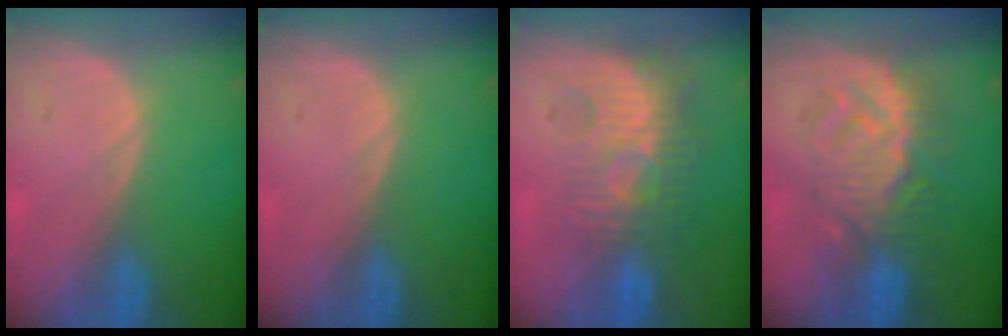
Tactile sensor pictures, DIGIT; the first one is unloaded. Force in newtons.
{"total": 0.0}
{"total": 9.8, "press": 8.5, "slide": 4.8}
{"total": 9.3, "press": 9.1, "slide": 1.9}